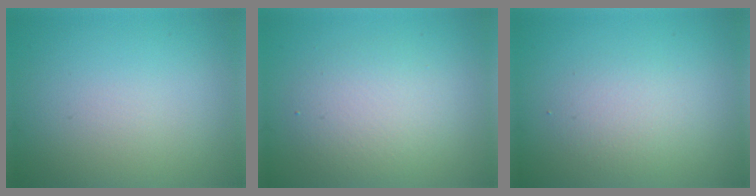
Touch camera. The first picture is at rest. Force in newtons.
{"total": 3.6, "press": 3.6, "slide": 0.3}
{"total": 2.0, "press": 2.0, "slide": 0.1}